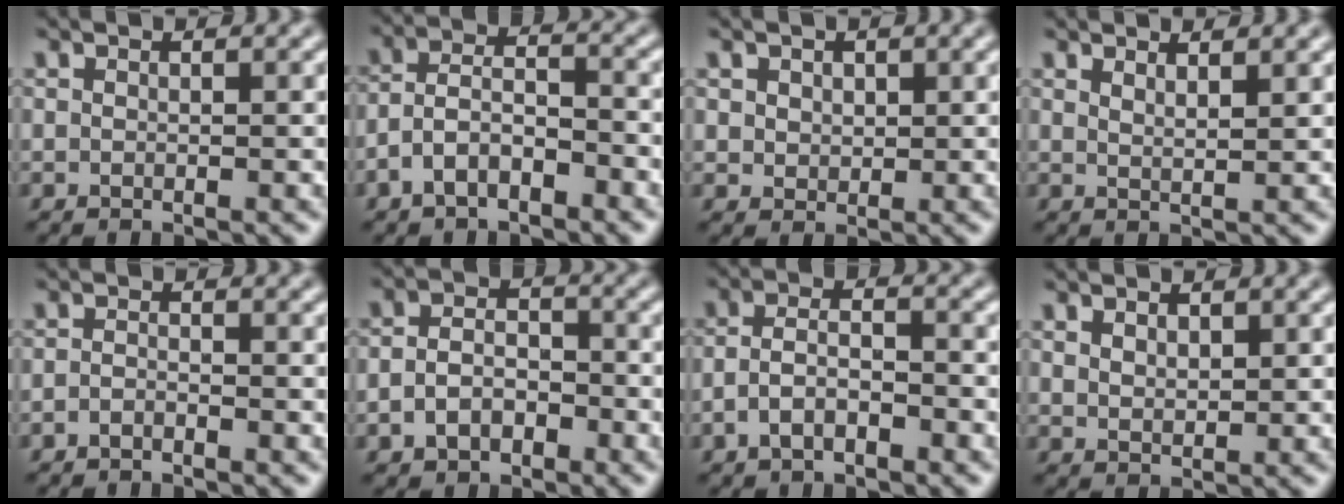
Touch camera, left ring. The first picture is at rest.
{"total": 4.0, "force": [-2.3, 1.9, 2.7], "torque": [-0.050, 0.011, -0.049]}
{"total": 2.1, "force": [1.1, 1.7, 0.8], "torque": [-0.021, 0.002, 0.024]}
{"total": 1.7, "force": [1.4, 0.4, 0.8], "torque": [-0.004, 0.002, 0.019]}
{"total": 1.0, "force": [-0.8, 0.3, 0.5], "torque": [-0.012, 0.000, -0.018]}
{"total": 3.5, "force": [-1.4, 2.5, 2.0], "torque": [-0.041, 0.001, -0.030]}
{"total": 3.2, "force": [-1.6, 1.5, 2.4], "torque": [-0.047, 0.006, -0.035]}
{"total": 1.6, "force": [0.8, 1.0, 1.0], "torque": [-0.019, -0.002, 0.019]}